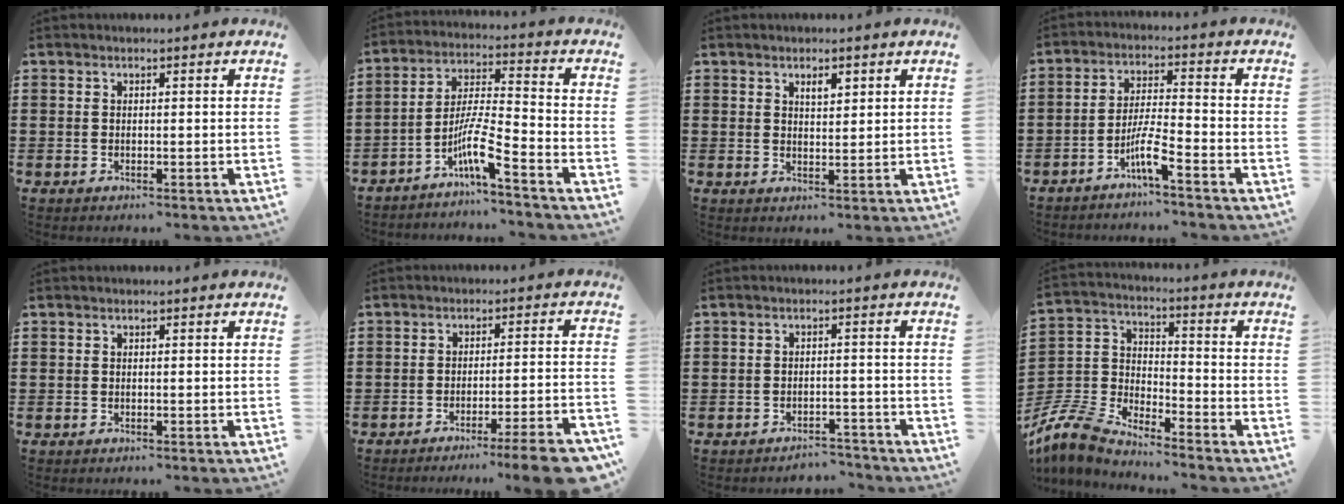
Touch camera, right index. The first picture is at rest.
{"total": 8.0, "force": [-5.3, 0.5, 5.9], "torque": [-0.128, -0.010, -0.105]}
{"total": 2.2, "force": [1.4, 0.9, 1.5], "torque": [-0.023, 0.001, 0.023]}
{"total": 5.4, "force": [-3.7, 0.2, 4.0], "torque": [-0.090, -0.011, -0.072]}
{"total": 0.0}
{"total": 6.3, "force": [-4.8, -0.6, 4.0], "torque": [-0.061, -0.011, -0.089]}
{"total": 2.8, "force": [-2.8, 0.4, 0.1], "torque": [-0.009, -0.001, -0.058]}
{"total": 7.2, "force": [-6.9, 1.1, 1.7], "torque": [-0.073, -0.008, -0.151]}